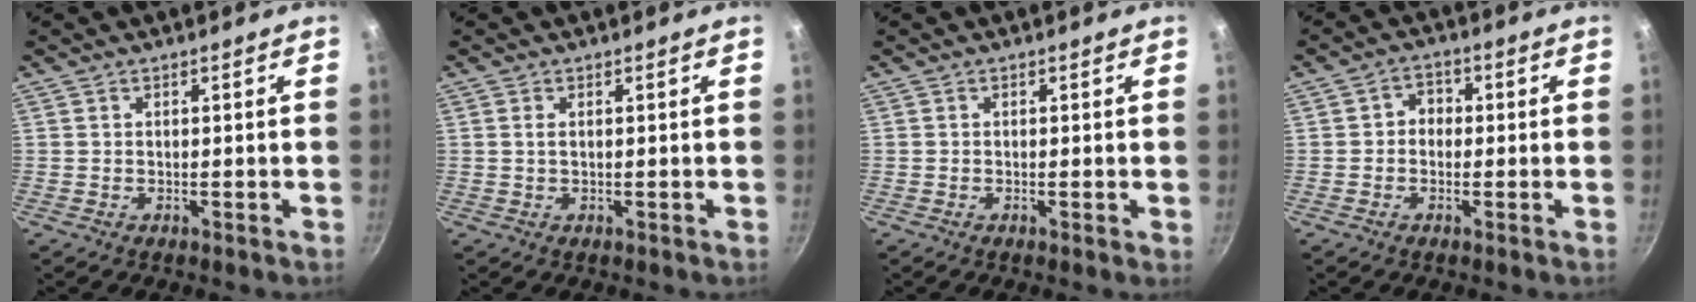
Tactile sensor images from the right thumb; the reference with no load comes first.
{"total": 0.9, "force": [0.2, 0.4, 0.8], "torque": [-0.015, 0.001, 0.003]}
{"total": 0.9, "force": [-0.2, 0.2, 0.8], "torque": [-0.012, -0.001, -0.005]}
{"total": 3.4, "force": [-0.3, 3.0, 1.7], "torque": [-0.005, 0.011, -0.014]}